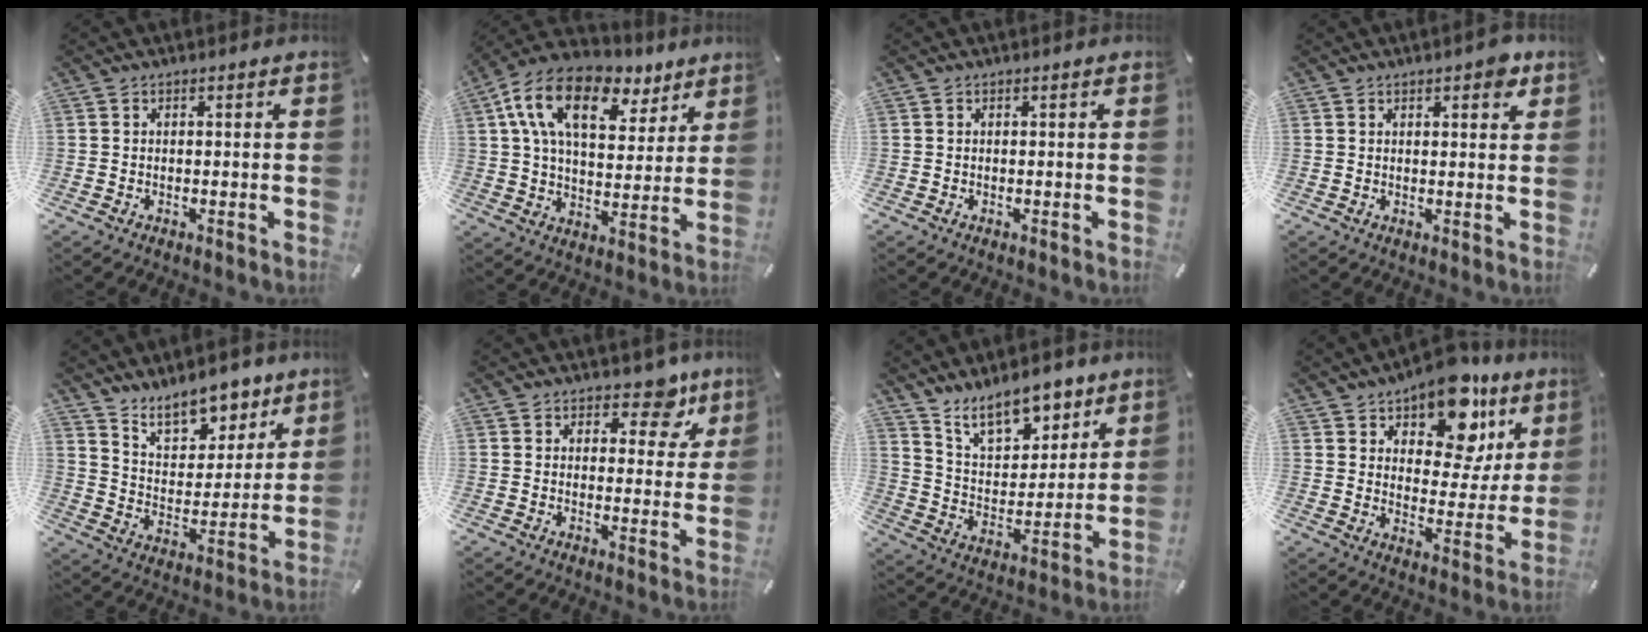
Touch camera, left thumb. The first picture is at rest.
{"total": 17.3, "force": [9.5, 9.9, 10.6], "torque": [-0.188, -0.036, 0.166]}
{"total": 0.0}
{"total": 3.5, "force": [2.0, 1.6, 2.4], "torque": [-0.028, -0.003, 0.030]}
{"total": 11.9, "force": [10.2, 5.4, 2.6], "torque": [-0.043, -0.087, 0.189]}
{"total": 8.2, "force": [5.3, 4.6, 4.1], "torque": [-0.027, -0.041, 0.084]}
{"total": 12.4, "force": [10.5, 5.6, 3.7], "torque": [-0.066, -0.076, 0.197]}
{"total": 16.4, "force": [11.7, 8.5, 7.9], "torque": [-0.117, -0.085, 0.199]}